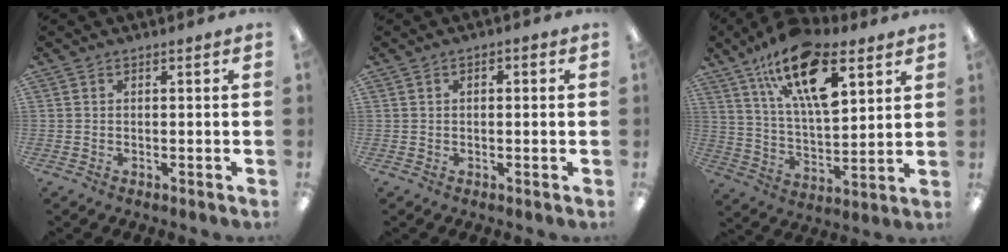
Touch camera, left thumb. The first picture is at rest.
{"total": 0.9, "force": [0.0, 0.6, 0.7], "torque": [-0.013, 0.004, -0.001]}
{"total": 20.0, "force": [11.0, 8.6, 14.3], "torque": [-0.229, -0.046, 0.184]}